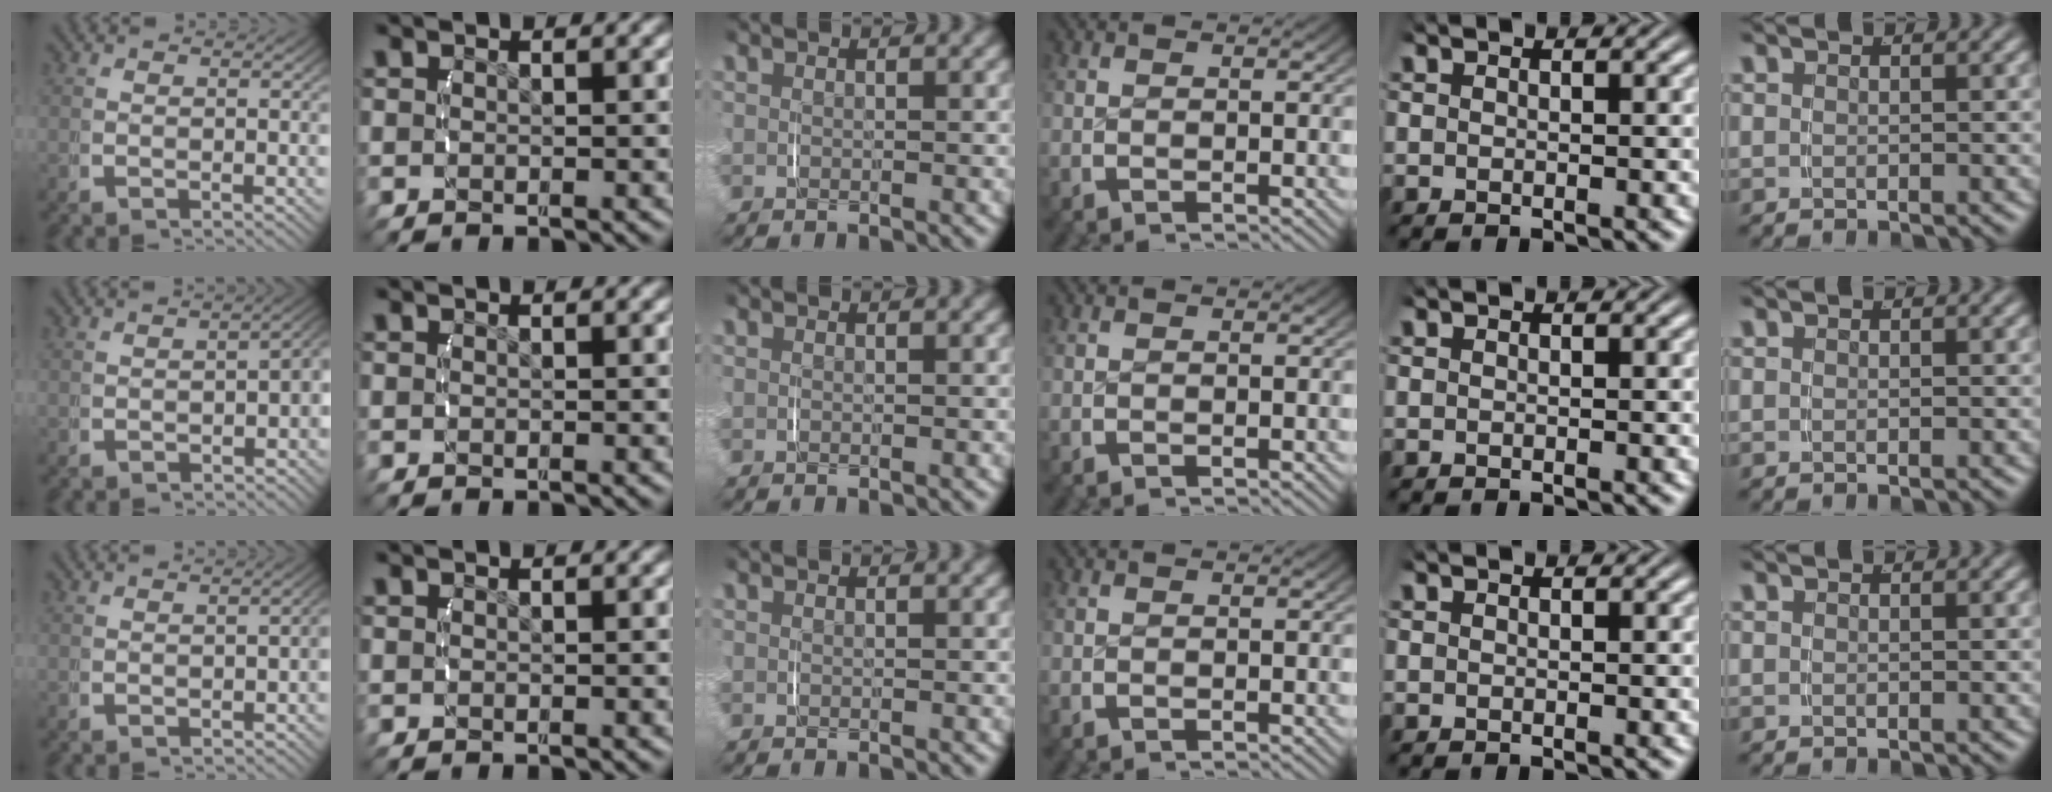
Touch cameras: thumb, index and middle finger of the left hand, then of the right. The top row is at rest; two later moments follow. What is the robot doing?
{"motion": "lift_and_place", "object": "string"}